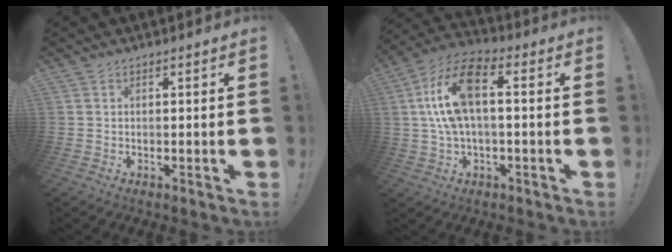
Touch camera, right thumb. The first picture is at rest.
{"total": 14.9, "force": [1.7, 7.2, 12.9], "torque": [-0.250, 0.012, 0.029]}